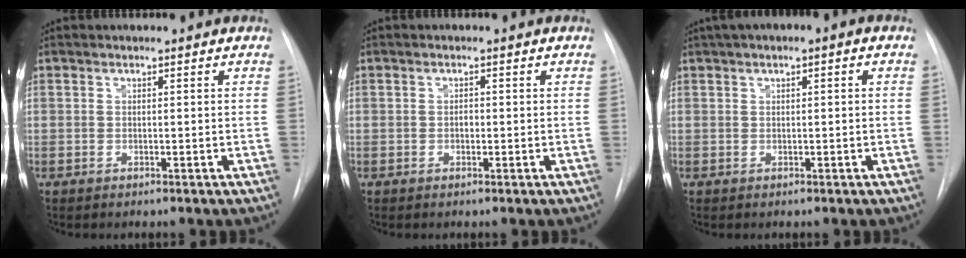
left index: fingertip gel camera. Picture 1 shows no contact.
{"total": 0.8, "force": [-0.1, 0.6, 0.6], "torque": [-0.010, 0.002, -0.003]}
{"total": 3.4, "force": [1.4, 0.9, 2.9], "torque": [-0.049, 0.020, 0.018]}